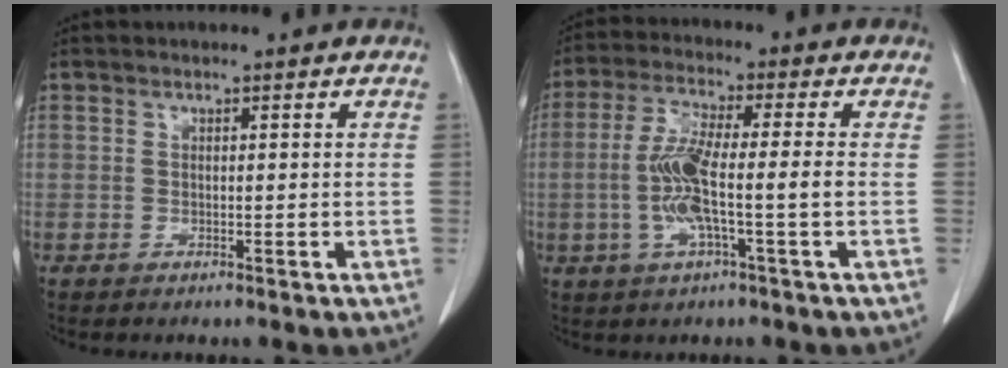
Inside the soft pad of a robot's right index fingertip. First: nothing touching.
{"total": 8.4, "force": [-1.4, 0.5, 8.3], "torque": [-0.170, 0.006, -0.029]}